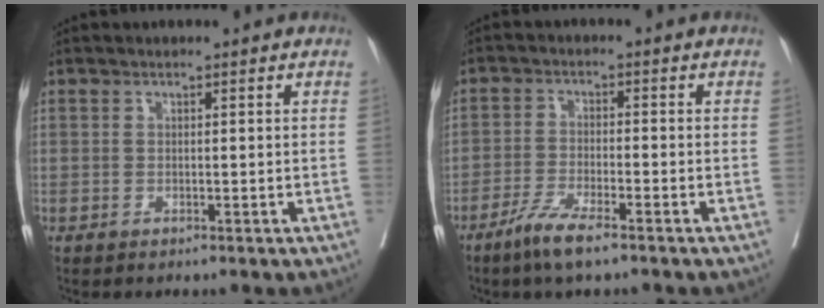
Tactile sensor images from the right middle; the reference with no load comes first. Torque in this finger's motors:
{"motor_torque": [0.00, 0.03, 0.11, 0.05]}